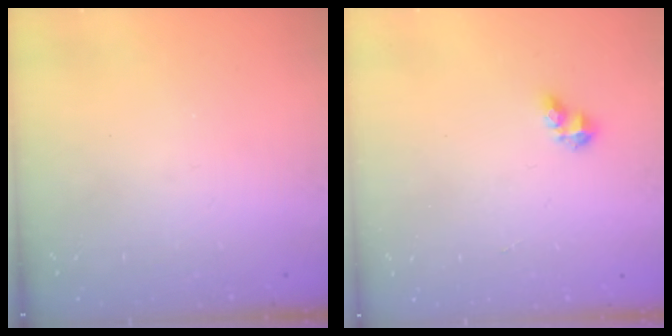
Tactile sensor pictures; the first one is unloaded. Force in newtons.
{"total": 2.9, "press": 2.9, "slide": 0.3}